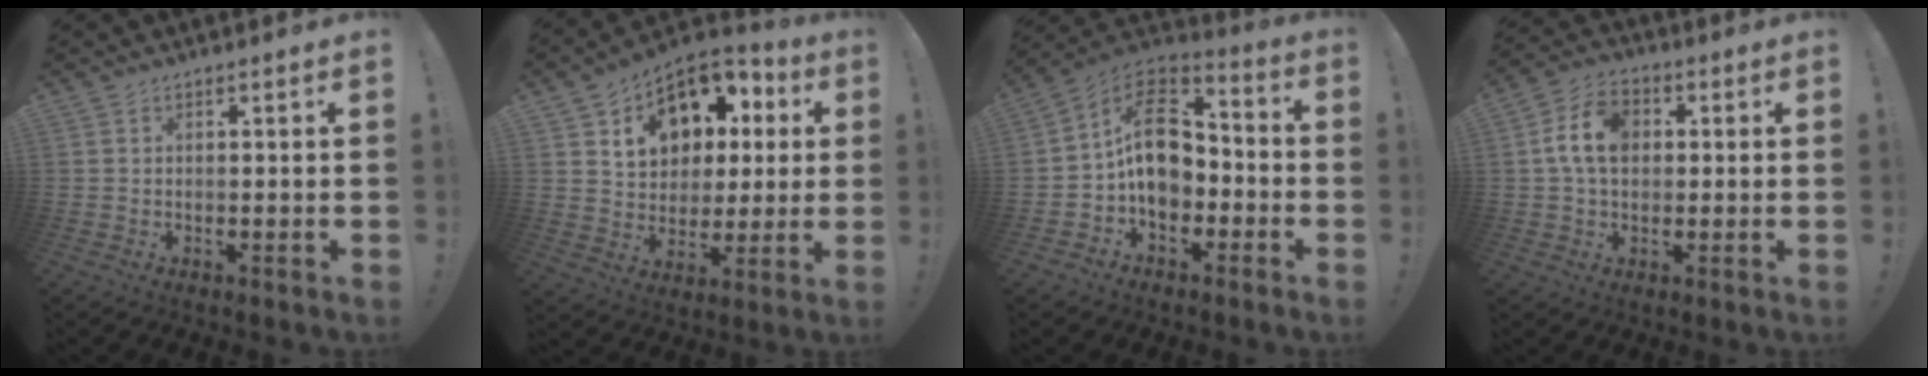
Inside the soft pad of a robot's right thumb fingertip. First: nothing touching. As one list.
[{"total": 14.9, "force": [6.4, 11.1, 7.6], "torque": [-0.109, -0.033, 0.127]}, {"total": 16.4, "force": [0.4, 11.9, 11.2], "torque": [-0.179, 0.014, 0.014]}, {"total": 10.8, "force": [1.5, 7.7, 7.5], "torque": [-0.144, 0.017, 0.032]}]